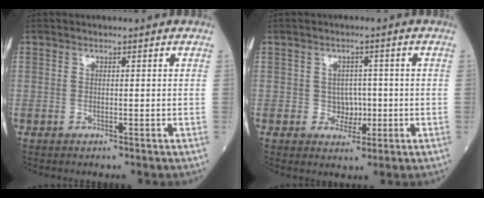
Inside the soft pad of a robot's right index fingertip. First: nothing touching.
{"total": 3.0, "force": [-0.5, 2.7, 1.4], "torque": [-0.010, 0.006, -0.005]}